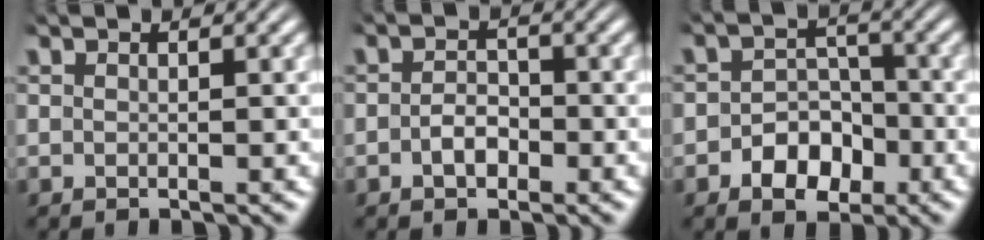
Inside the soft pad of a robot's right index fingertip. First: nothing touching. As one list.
[{"total": 2.1, "force": [-1.4, 1.2, 1.1], "torque": [-0.019, -0.007, -0.022]}, {"total": 4.5, "force": [-2.3, 3.2, 2.2], "torque": [-0.024, -0.005, -0.039]}]